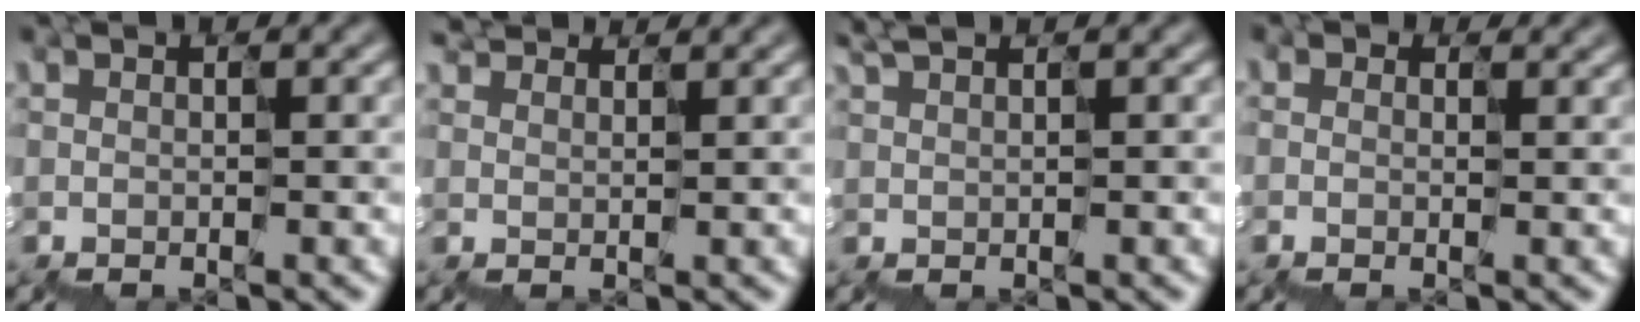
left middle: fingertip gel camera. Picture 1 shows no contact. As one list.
[{"total": 2.4, "force": [2.4, 0.4, -0.1], "torque": [-0.006, 0.021, 0.040]}, {"total": 1.8, "force": [1.2, 0.4, 1.2], "torque": [-0.024, 0.009, 0.024]}, {"total": 1.1, "force": [0.2, 0.8, 0.7], "torque": [-0.009, 0.006, 0.003]}]